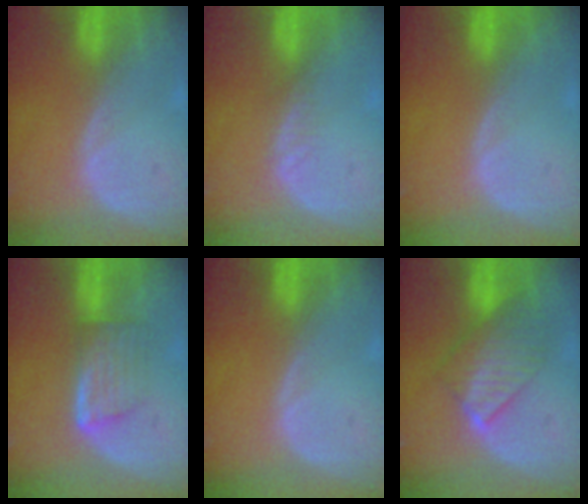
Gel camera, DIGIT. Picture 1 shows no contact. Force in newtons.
{"total": 1.3, "press": 1.1, "slide": 0.7}
{"total": 0.0}
{"total": 5.7, "press": 5.3, "slide": 2.3}
{"total": 0.0}
{"total": 6.9, "press": 6.8, "slide": 1.2}